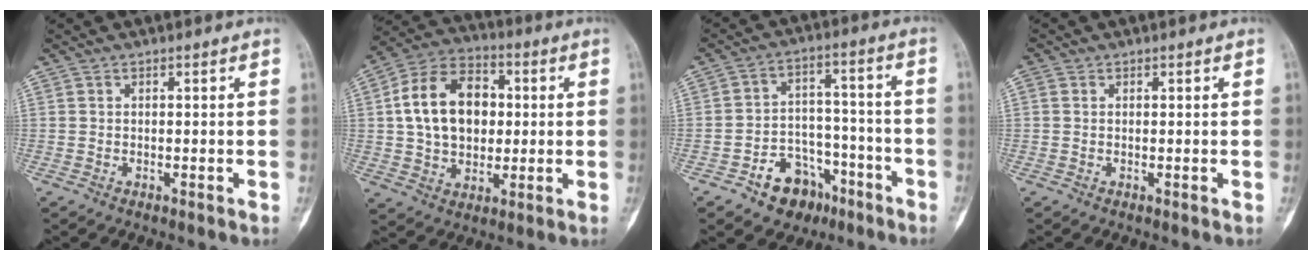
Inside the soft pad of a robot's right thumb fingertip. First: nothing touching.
{"total": 16.5, "force": [2.0, 11.7, 11.4], "torque": [-0.170, 0.017, 0.031]}
{"total": 11.1, "force": [-6.5, 7.7, 4.6], "torque": [-0.031, 0.069, -0.095]}
{"total": 0.8, "force": [0.2, 0.6, 0.5], "torque": [-0.017, 0.001, 0.001]}